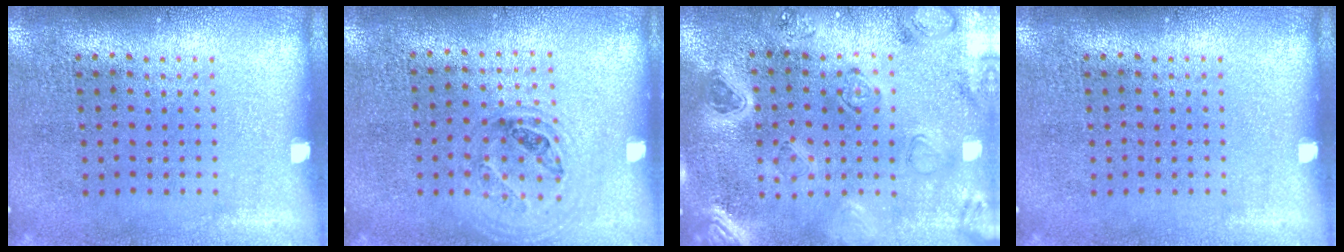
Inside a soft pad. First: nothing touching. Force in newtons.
{"total": 1.0, "press": 0.9, "slide": 0.4}
{"total": 2.2, "press": 2.2, "slide": 0.2}
{"total": 0.0}